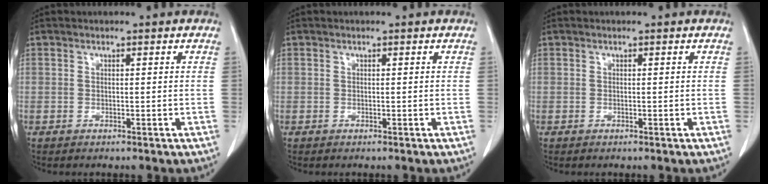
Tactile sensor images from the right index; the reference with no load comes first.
{"total": 0.0}
{"total": 0.0}